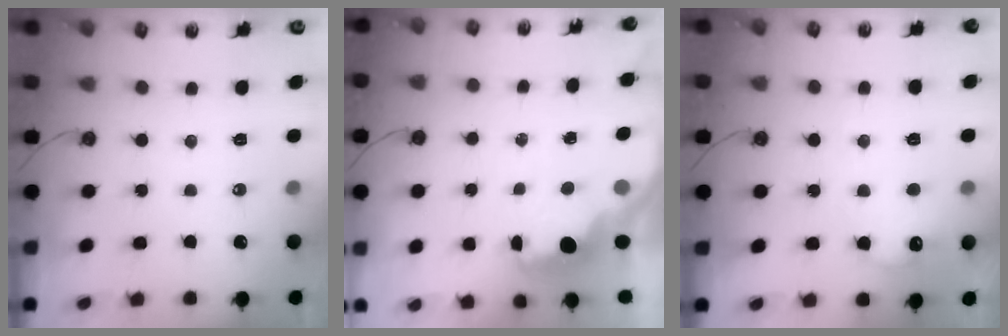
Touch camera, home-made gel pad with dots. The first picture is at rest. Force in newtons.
{"total": 2.2, "press": 2.1, "slide": 0.7}
{"total": 11.3, "press": 11.3, "slide": 0.6}